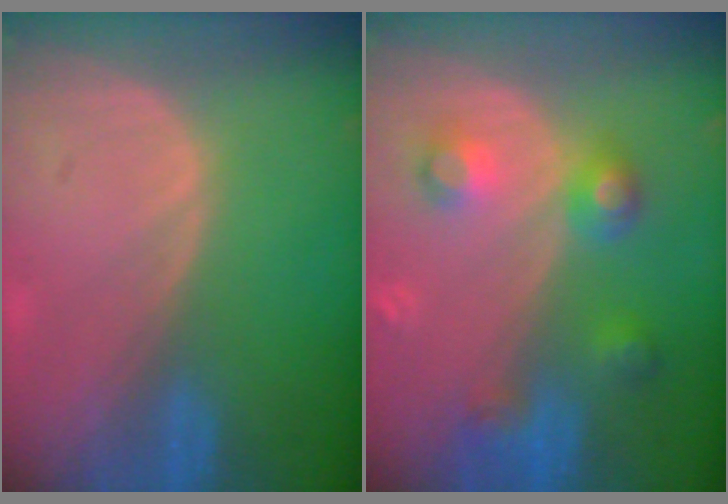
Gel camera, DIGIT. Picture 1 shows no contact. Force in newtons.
{"total": 5.8, "press": 5.8, "slide": 0.3}